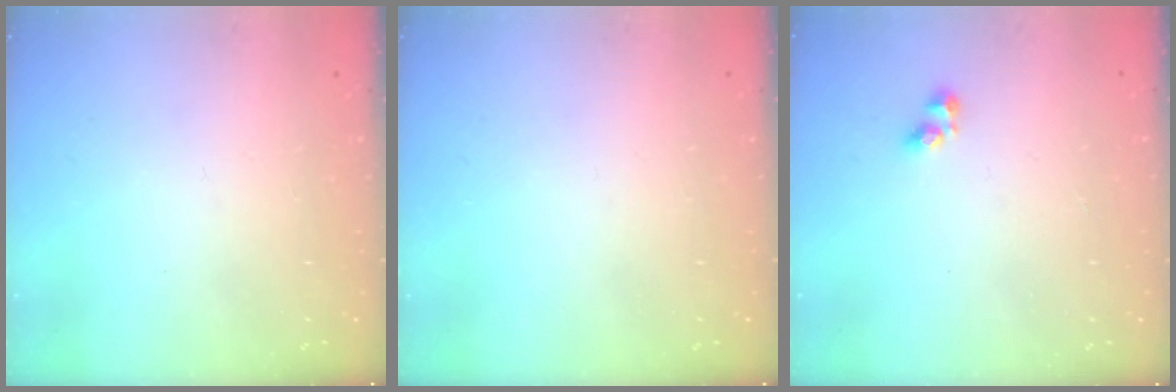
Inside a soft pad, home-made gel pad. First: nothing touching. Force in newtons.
{"total": 0.0}
{"total": 2.7, "press": 2.7, "slide": 0.3}